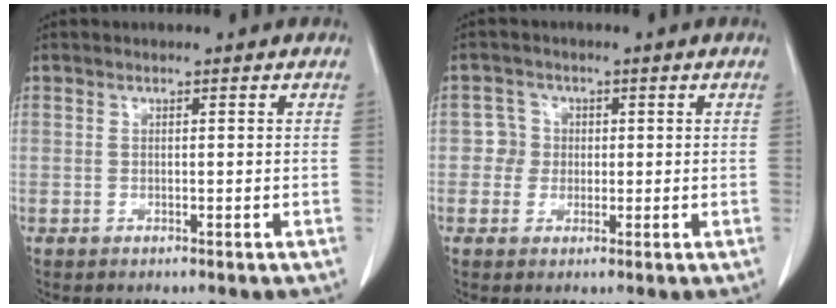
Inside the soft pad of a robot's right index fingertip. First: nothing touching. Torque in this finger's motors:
{"motor_torque": [-0.15, 0.15, -0.03, -0.02]}